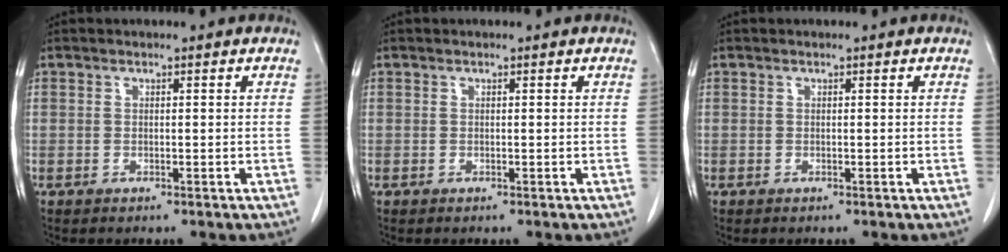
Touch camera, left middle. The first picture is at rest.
{"total": 0.0}
{"total": 0.0}